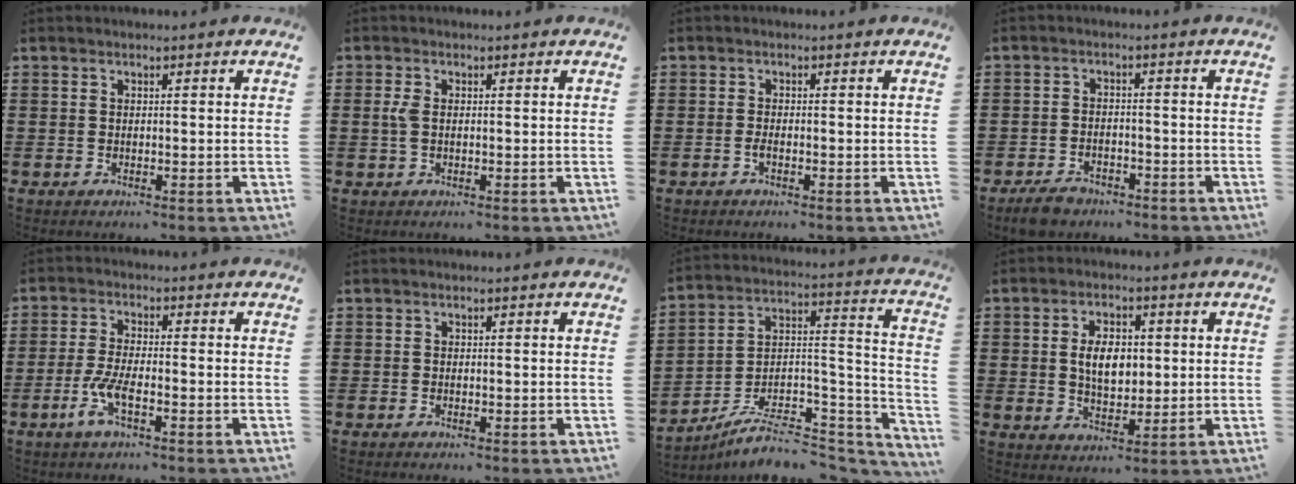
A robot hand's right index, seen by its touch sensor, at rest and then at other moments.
{"total": 2.5, "force": [0.2, 1.2, 2.1], "torque": [-0.059, 0.001, -0.003]}
{"total": 1.0, "force": [-0.4, 0.2, 0.9], "torque": [-0.026, -0.006, -0.008]}
{"total": 2.9, "force": [-2.5, 1.2, 0.7], "torque": [-0.022, 0.009, -0.053]}
{"total": 5.0, "force": [-2.1, 1.2, 4.4], "torque": [-0.108, -0.013, -0.044]}
{"total": 0.0}
{"total": 7.4, "force": [-5.8, 2.6, 3.7], "torque": [-0.065, 0.004, -0.112]}
{"total": 5.6, "force": [0.5, 3.3, 4.4], "torque": [-0.077, 0.007, 0.001]}